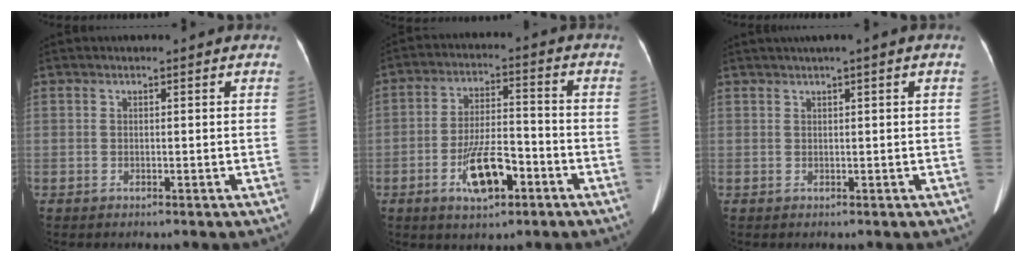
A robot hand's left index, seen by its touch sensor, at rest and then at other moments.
{"total": 9.2, "force": [-4.3, 3.1, 7.5], "torque": [-0.147, 0.003, -0.071]}
{"total": 2.3, "force": [1.2, -0.3, 1.9], "torque": [-0.039, 0.014, 0.025]}